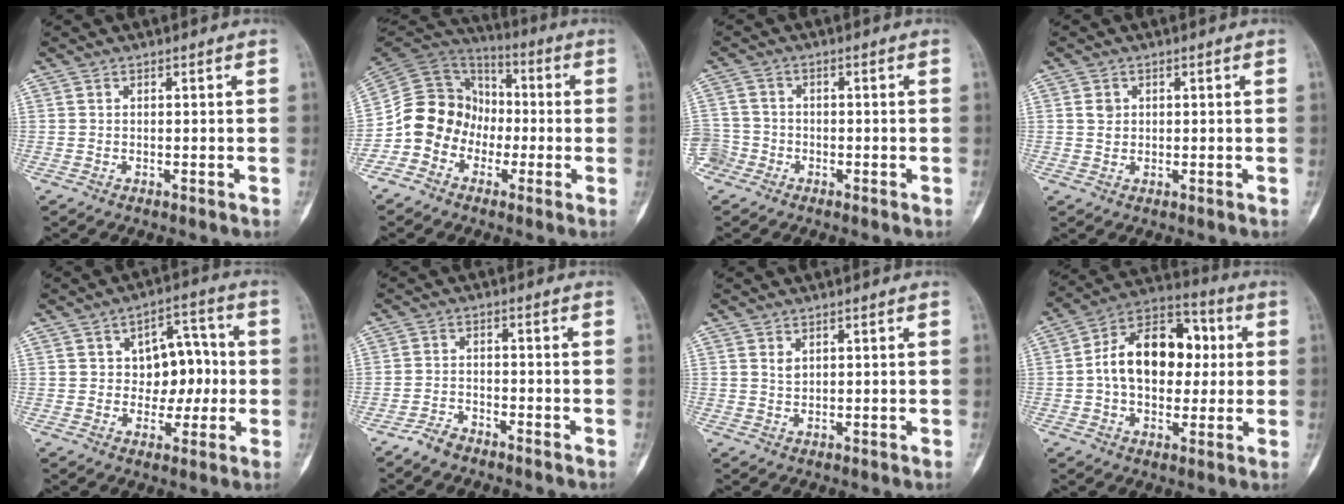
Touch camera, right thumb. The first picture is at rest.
{"total": 13.7, "force": [-3.9, 12.1, 5.2], "torque": [-0.058, 0.068, -0.080]}
{"total": 5.1, "force": [-2.5, 4.4, 0.6], "torque": [-0.005, 0.019, -0.051]}
{"total": 2.2, "force": [0.7, 1.9, 0.9], "torque": [-0.008, -0.003, 0.014]}
{"total": 10.0, "force": [0.5, 6.8, 7.3], "torque": [-0.052, 0.022, 0.006]}
{"total": 3.2, "force": [-2.8, 1.0, 1.1], "torque": [-0.024, 0.017, -0.054]}
{"total": 1.5, "force": [0.9, 0.9, 0.9], "torque": [-0.007, -0.006, 0.020]}
{"total": 17.6, "force": [1.4, 11.9, 12.9], "torque": [-0.166, 0.032, 0.013]}